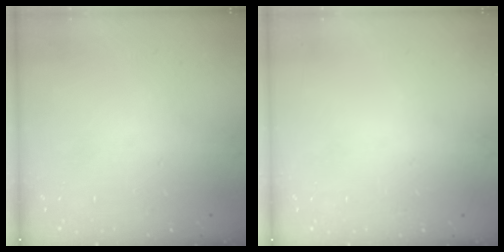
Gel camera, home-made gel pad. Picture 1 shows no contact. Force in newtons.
{"total": 0.0}